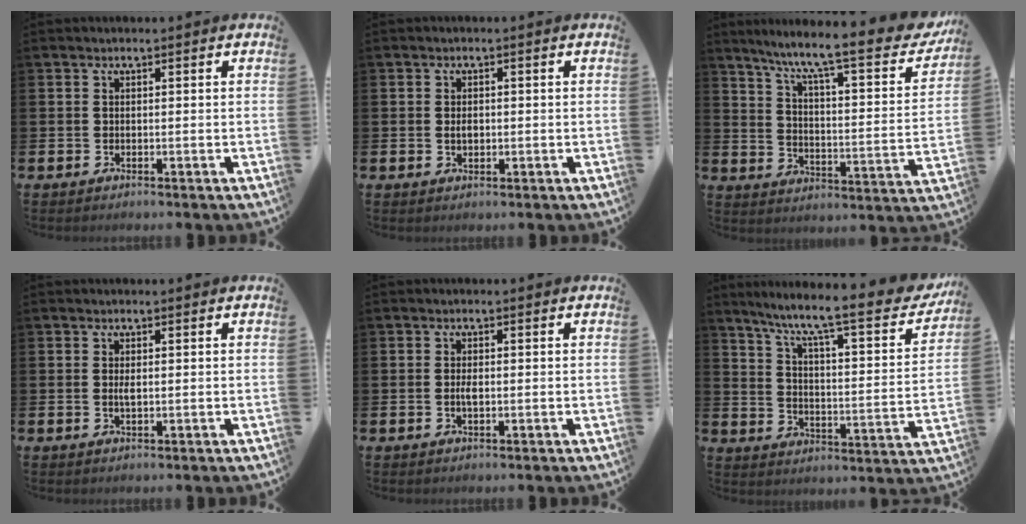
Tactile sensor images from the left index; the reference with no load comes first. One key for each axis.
{"total": 1.4, "fx": 0.0, "fy": 0.9, "fz": 1.1, "tx": -0.011, "ty": 0.002, "tz": -0.005}
{"total": 9.6, "fx": 7.3, "fy": 1.5, "fz": 6.0, "tx": -0.121, "ty": -0.059, "tz": 0.108}
{"total": 1.1, "fx": 0.2, "fy": 0.3, "fz": 1.0, "tx": -0.018, "ty": 0.002, "tz": 0.001}
{"total": 1.4, "fx": -0.2, "fy": 0.5, "fz": 1.3, "tx": -0.022, "ty": 0.001, "tz": -0.005}
{"total": 9.5, "fx": 7.3, "fy": 1.6, "fz": 5.9, "tx": -0.119, "ty": -0.057, "tz": 0.107}